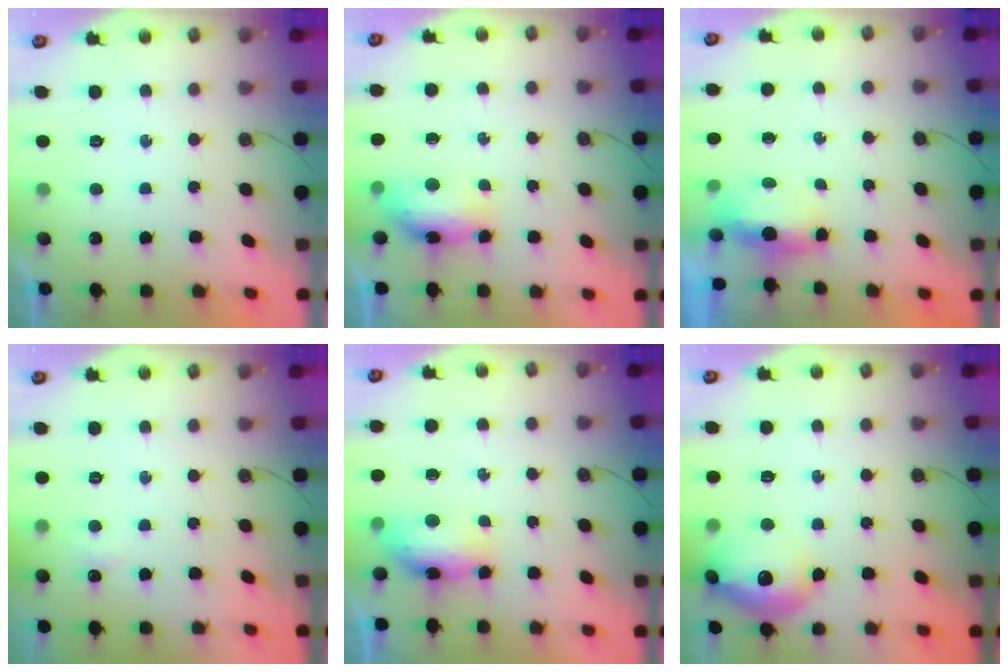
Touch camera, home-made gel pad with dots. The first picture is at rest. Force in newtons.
{"total": 15.8, "press": 9.7, "slide": 12.5}
{"total": 5.1, "press": 4.9, "slide": 1.2}
{"total": 2.8, "press": 2.7, "slide": 0.6}
{"total": 15.8, "press": 9.7, "slide": 12.5}
{"total": 15.9, "press": 15.8, "slide": 1.1}